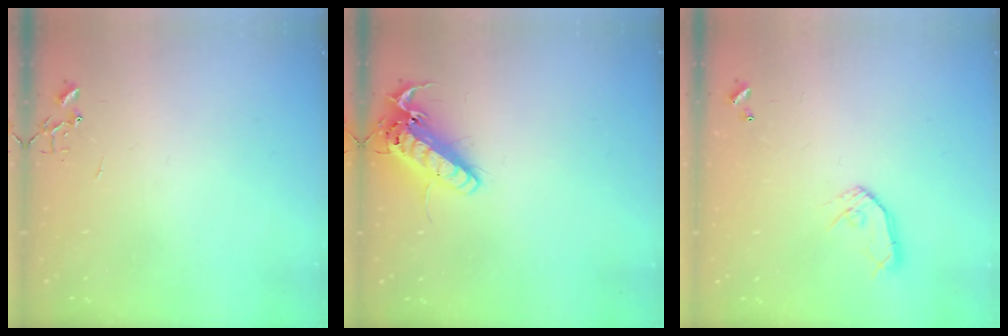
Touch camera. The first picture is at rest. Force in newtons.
{"total": 16.4, "press": 16.2, "slide": 2.7}
{"total": 8.8, "press": 8.8, "slide": 0.6}